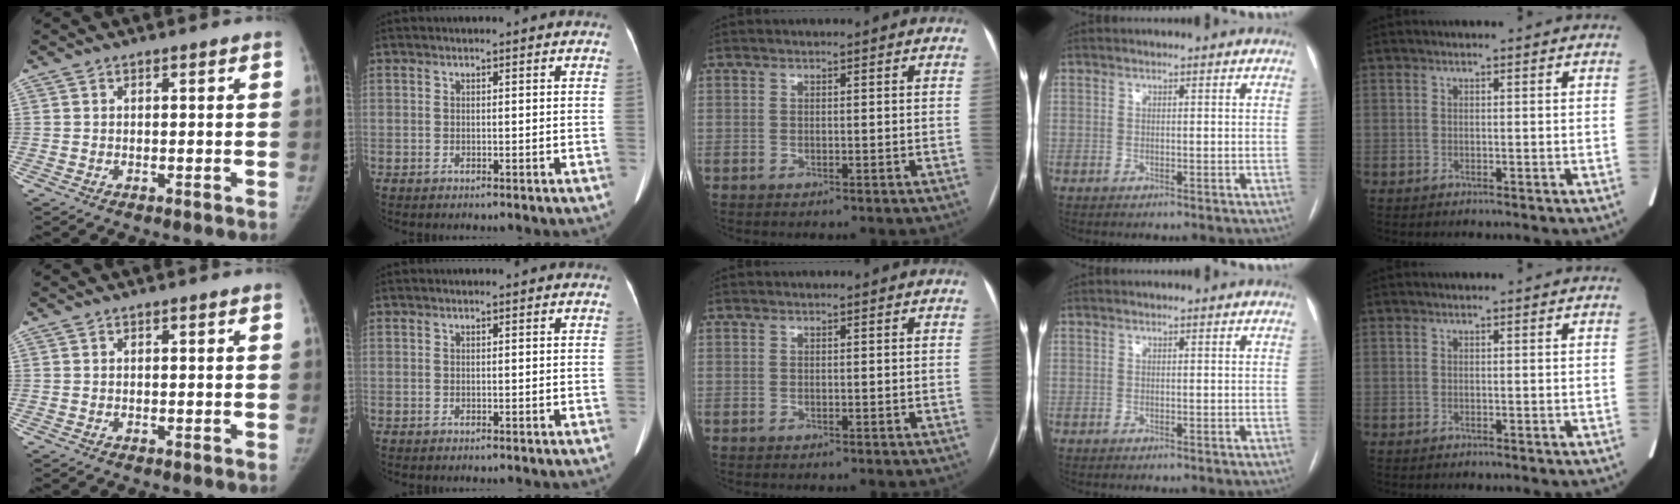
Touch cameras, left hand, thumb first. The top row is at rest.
{}